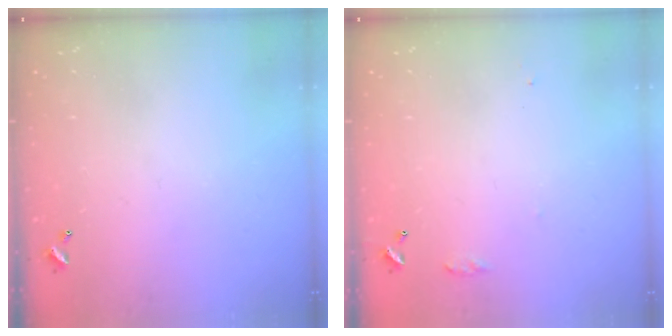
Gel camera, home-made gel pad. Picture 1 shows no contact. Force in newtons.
{"total": 6.3, "press": 6.3, "slide": 0.8}